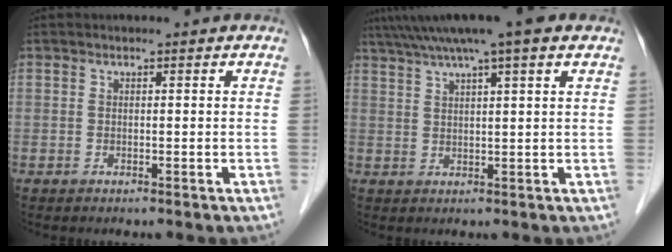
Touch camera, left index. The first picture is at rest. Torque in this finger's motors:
{"motor_torque": [0.50, -0.59, 0.99, 0.21]}